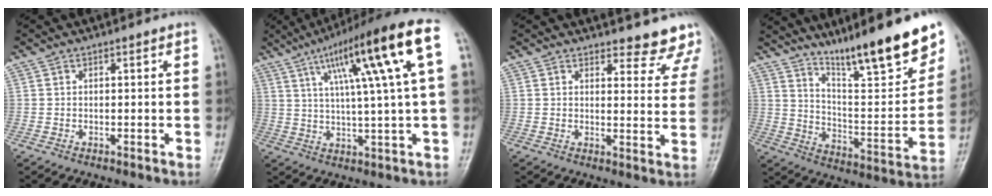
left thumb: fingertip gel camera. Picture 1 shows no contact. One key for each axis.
{"total": 18.6, "fx": 6.7, "fy": 1.7, "fz": 17.3, "tx": -0.263, "ty": 0.011, "tz": 0.100}
{"total": 9.4, "fx": 8.9, "fy": 2.7, "fz": 0.9, "tx": 0.034, "ty": -0.065, "tz": 0.080}
{"total": 20.8, "fx": 15.2, "fy": 3.3, "fz": 13.8, "tx": -0.173, "ty": -0.083, "tz": 0.250}